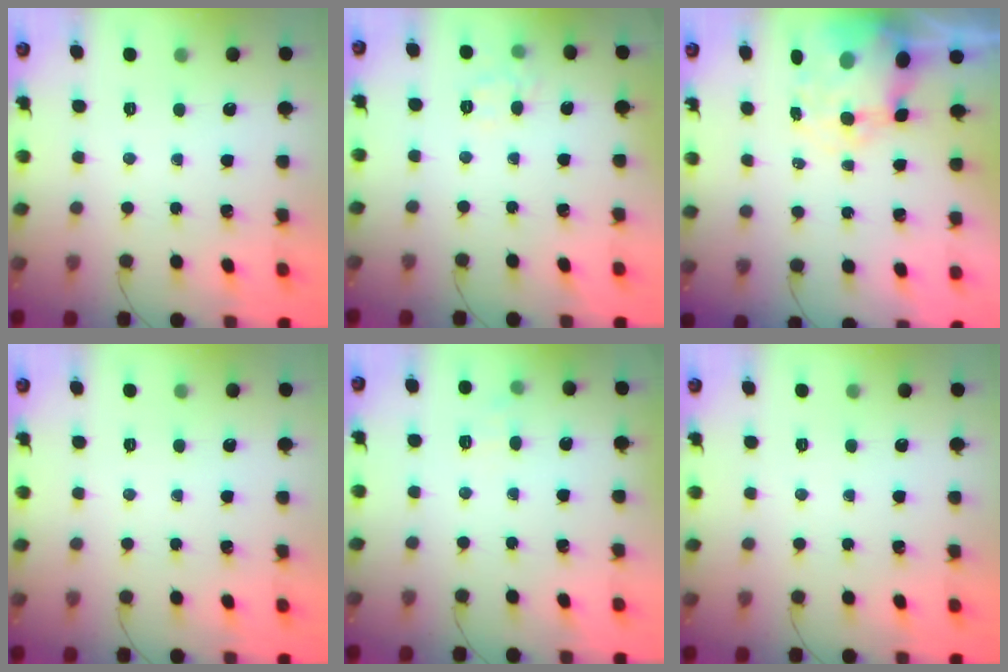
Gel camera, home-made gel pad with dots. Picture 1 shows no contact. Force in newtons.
{"total": 4.4, "press": 4.1, "slide": 1.6}
{"total": 9.1, "press": 8.8, "slide": 2.3}
{"total": 0.0}
{"total": 6.3, "press": 6.1, "slide": 1.7}
{"total": 0.0}